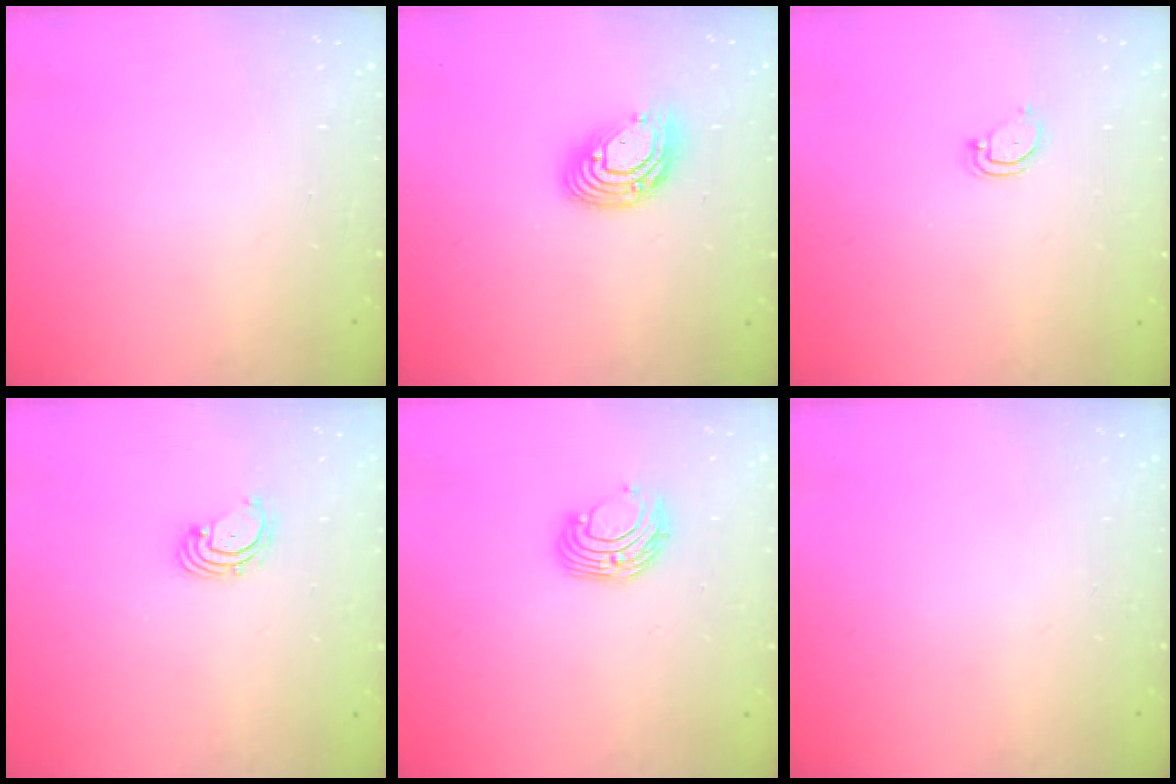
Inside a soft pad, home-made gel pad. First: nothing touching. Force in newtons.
{"total": 10.7, "press": 10.7, "slide": 0.8}
{"total": 2.8, "press": 2.8, "slide": 0.2}
{"total": 2.0, "press": 1.9, "slide": 0.6}
{"total": 8.8, "press": 8.8, "slide": 0.9}
{"total": 0.0}